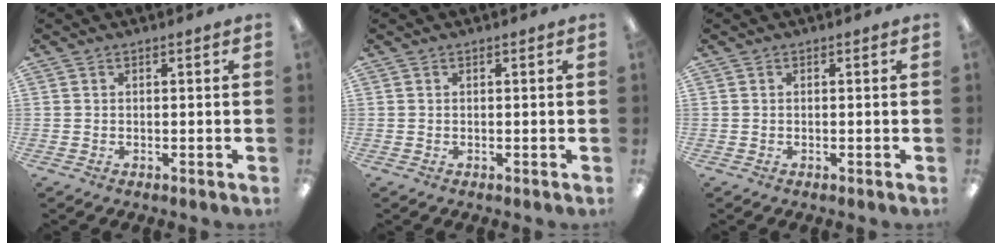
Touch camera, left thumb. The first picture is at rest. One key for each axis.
{"total": 0.0}
{"total": 0.0}